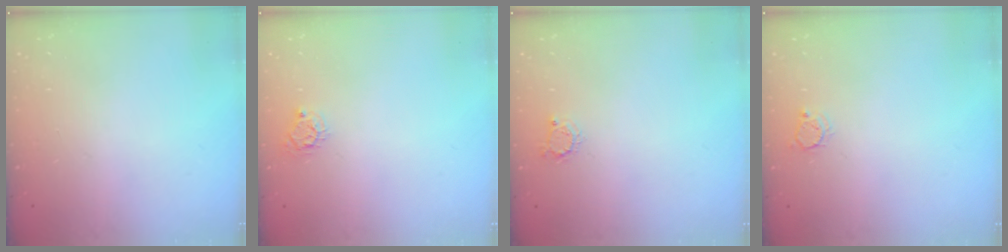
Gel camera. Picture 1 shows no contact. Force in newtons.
{"total": 5.7, "press": 5.7, "slide": 0.3}
{"total": 3.0, "press": 3.0, "slide": 0.5}
{"total": 3.2, "press": 3.2, "slide": 0.4}